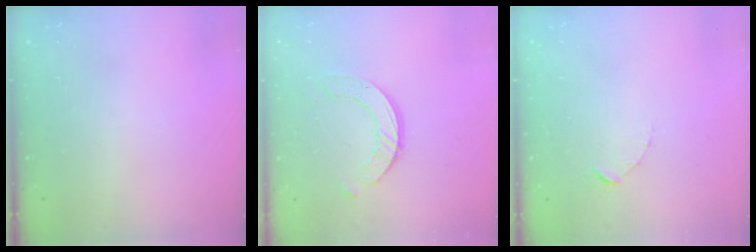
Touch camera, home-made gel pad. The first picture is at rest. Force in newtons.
{"total": 8.0, "press": 7.9, "slide": 0.8}
{"total": 1.5, "press": 1.5, "slide": 0.2}